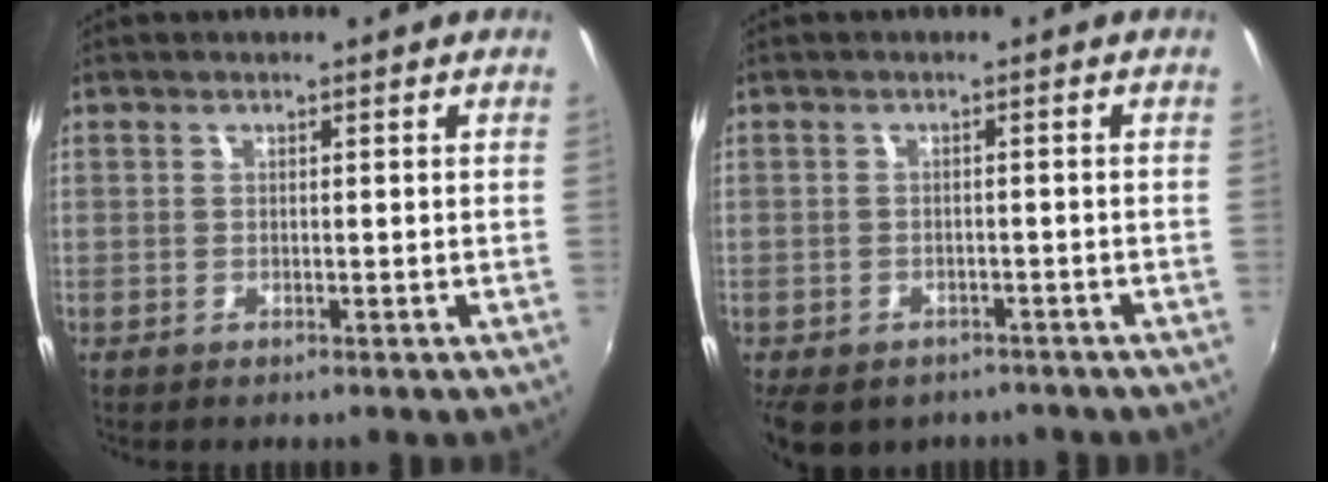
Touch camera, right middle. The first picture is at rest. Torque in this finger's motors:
{"motor_torque": [1.09, -1.05, 0.19, 0.09]}